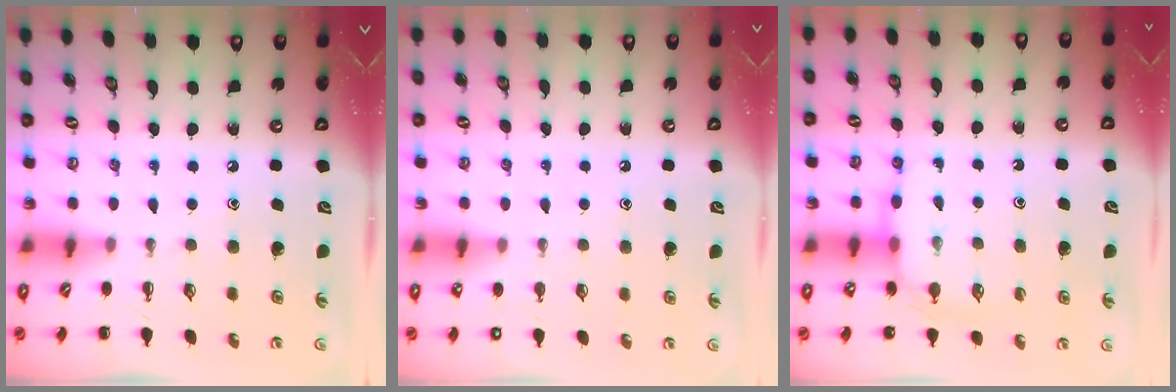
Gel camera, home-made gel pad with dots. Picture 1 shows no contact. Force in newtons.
{"total": 1.4, "press": 1.4, "slide": 0.1}
{"total": 7.9, "press": 7.8, "slide": 0.8}